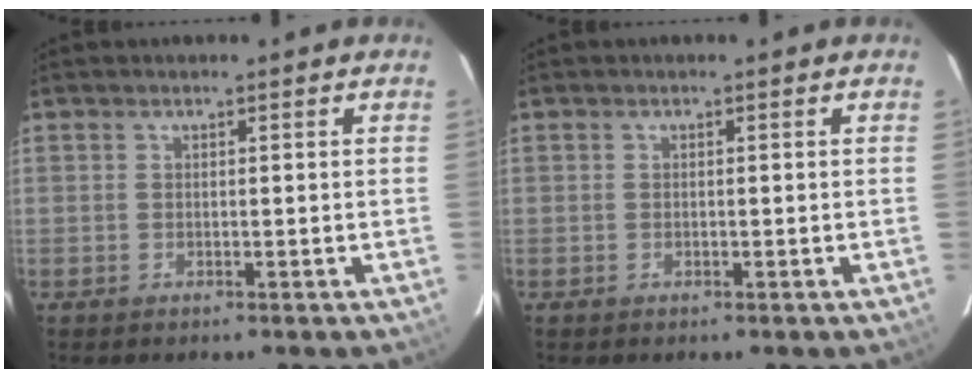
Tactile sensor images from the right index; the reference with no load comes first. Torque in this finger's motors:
{"motor_torque": [-0.11, 0.03, -0.02, 0.00]}